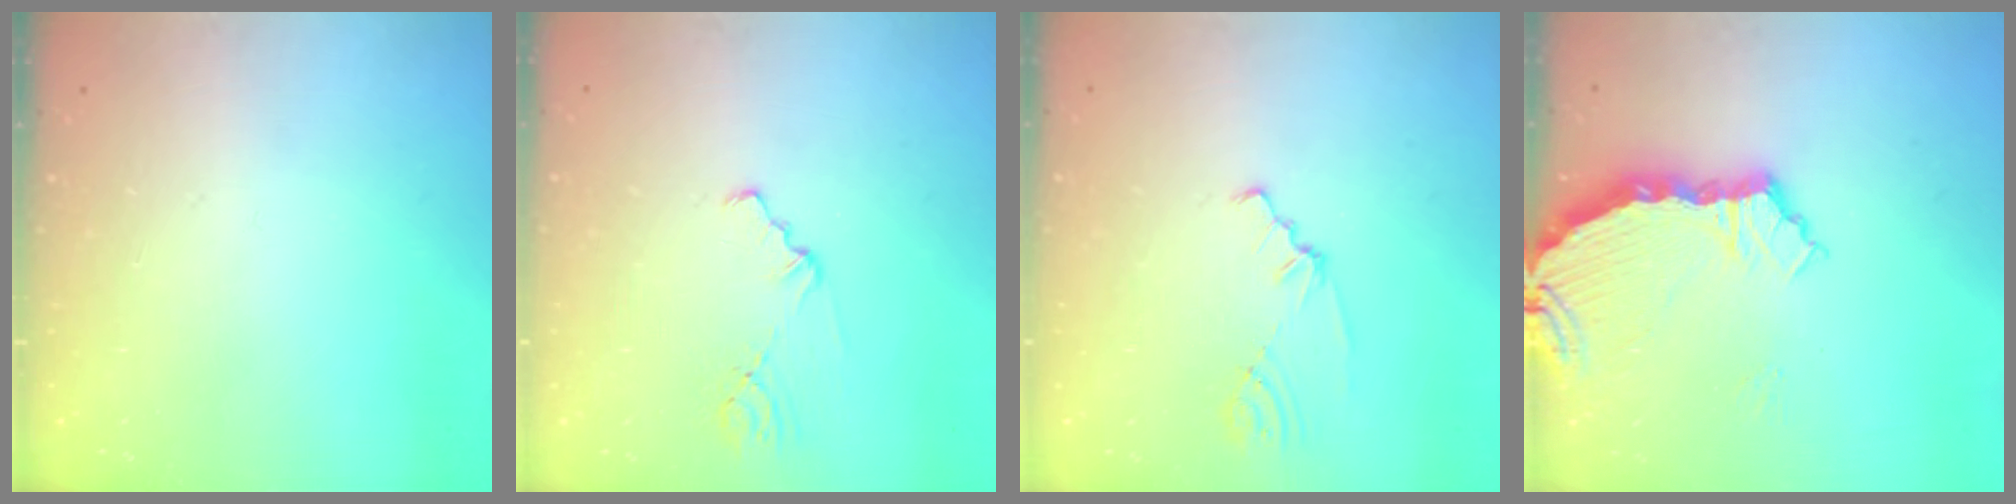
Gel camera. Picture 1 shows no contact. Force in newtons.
{"total": 1.1, "press": 1.0, "slide": 0.2}
{"total": 1.8, "press": 1.8, "slide": 0.2}
{"total": 7.3, "press": 5.8, "slide": 4.4}